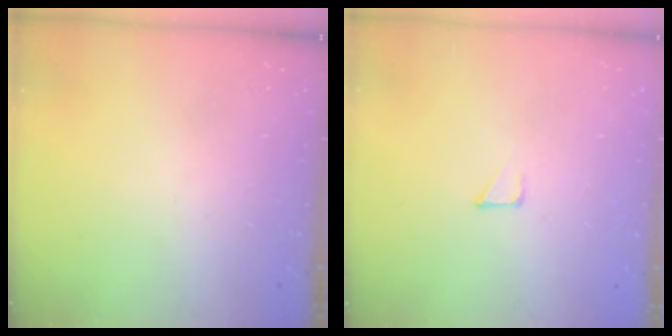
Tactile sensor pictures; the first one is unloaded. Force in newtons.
{"total": 1.7, "press": 1.7, "slide": 0.0}